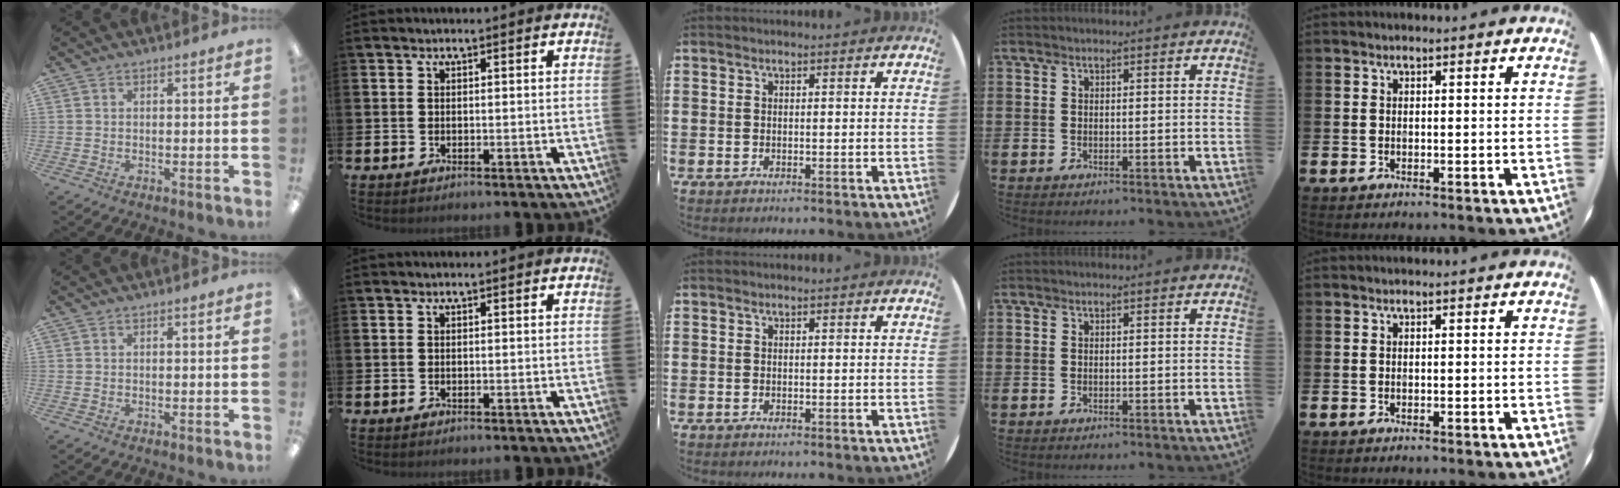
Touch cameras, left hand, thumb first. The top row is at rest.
{}